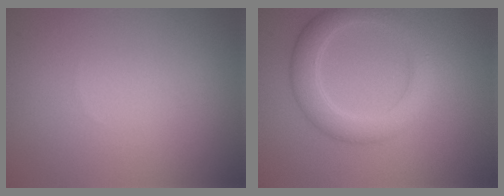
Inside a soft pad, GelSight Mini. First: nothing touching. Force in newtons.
{"total": 4.2, "press": 4.2, "slide": 0.3}